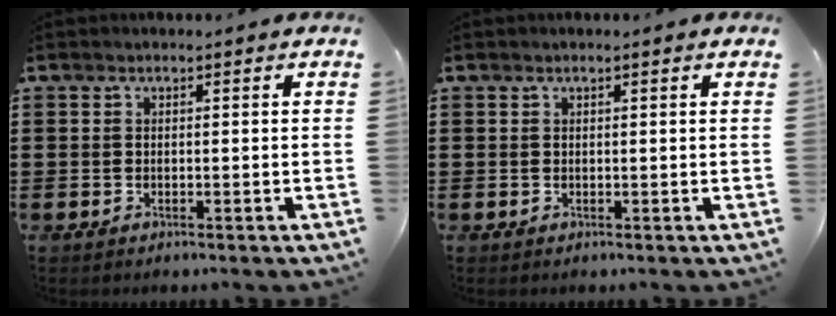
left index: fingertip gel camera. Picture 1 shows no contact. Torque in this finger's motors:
{"motor_torque": [0.02, -0.28, -0.02, -0.01]}